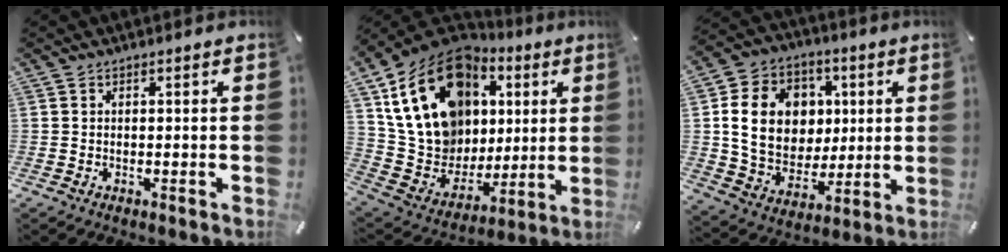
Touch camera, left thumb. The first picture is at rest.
{"total": 22.8, "force": [7.8, 17.5, 12.3], "torque": [-0.235, -0.037, 0.160]}
{"total": 17.2, "force": [3.0, 14.6, 8.5], "torque": [-0.150, 0.002, 0.066]}